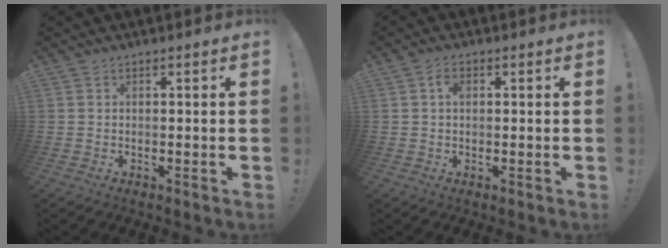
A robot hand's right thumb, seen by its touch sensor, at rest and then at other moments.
{"total": 2.3, "force": [0.5, 1.6, 1.5], "torque": [-0.021, 0.002, 0.005]}